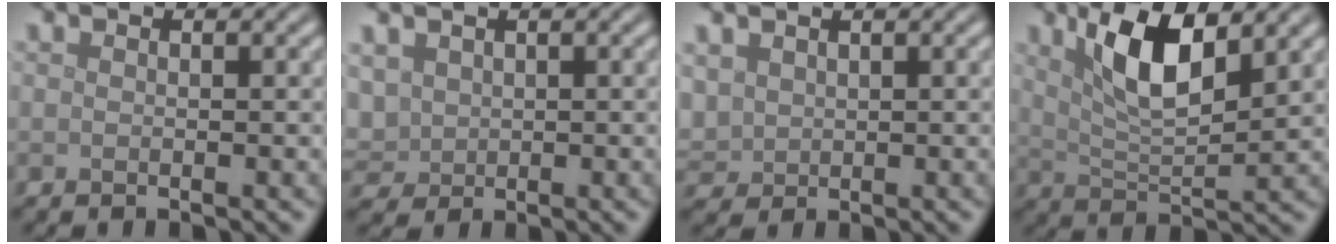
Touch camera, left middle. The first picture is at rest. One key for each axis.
{"total": 2.5, "fx": 0.8, "fy": 2.0, "fz": 1.2, "tx": -0.035, "ty": 0.001, "tz": 0.020}
{"total": 2.1, "fx": 0.9, "fy": 1.7, "fz": 0.8, "tx": -0.029, "ty": 0.002, "tz": 0.022}
{"total": 6.5, "fx": 2.9, "fy": 2.3, "fz": 5.4, "tx": -0.105, "ty": 0.002, "tz": 0.051}